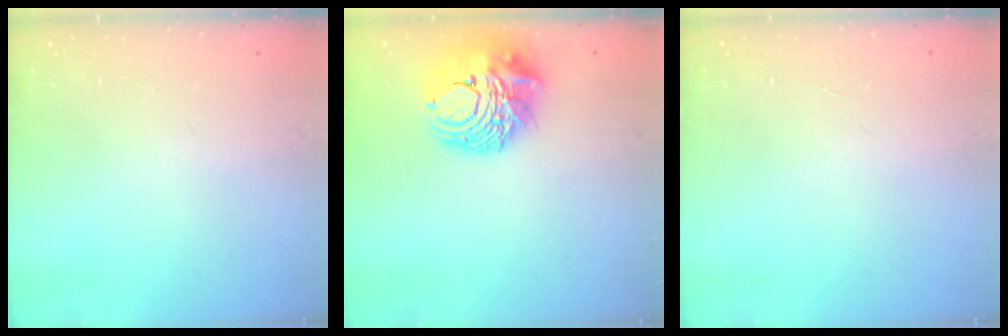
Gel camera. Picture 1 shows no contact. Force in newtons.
{"total": 14.2, "press": 14.1, "slide": 1.8}
{"total": 1.3, "press": 1.3, "slide": 0.1}